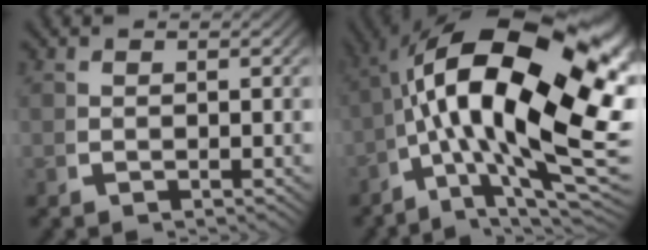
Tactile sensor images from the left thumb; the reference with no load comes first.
{"total": 21.7, "force": [0.9, 12.3, 17.9], "torque": [-0.299, -0.049, 0.031]}